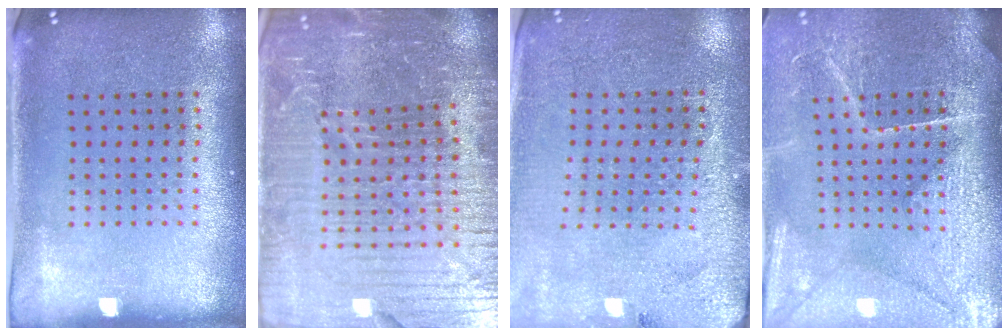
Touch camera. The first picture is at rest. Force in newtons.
{"total": 6.9, "press": 6.0, "slide": 3.4}
{"total": 2.8, "press": 2.8, "slide": 0.3}
{"total": 4.4, "press": 4.0, "slide": 1.9}